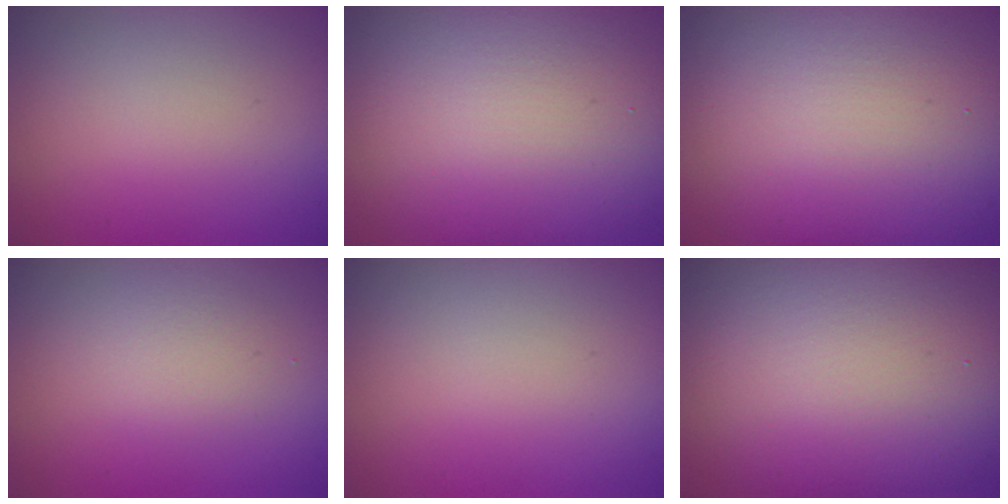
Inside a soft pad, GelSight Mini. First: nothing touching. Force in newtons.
{"total": 16.3, "press": 16.3, "slide": 0.7}
{"total": 17.3, "press": 17.3, "slide": 1.4}
{"total": 1.9, "press": 1.9, "slide": 0.1}
{"total": 0.0}
{"total": 14.2, "press": 14.2, "slide": 1.1}